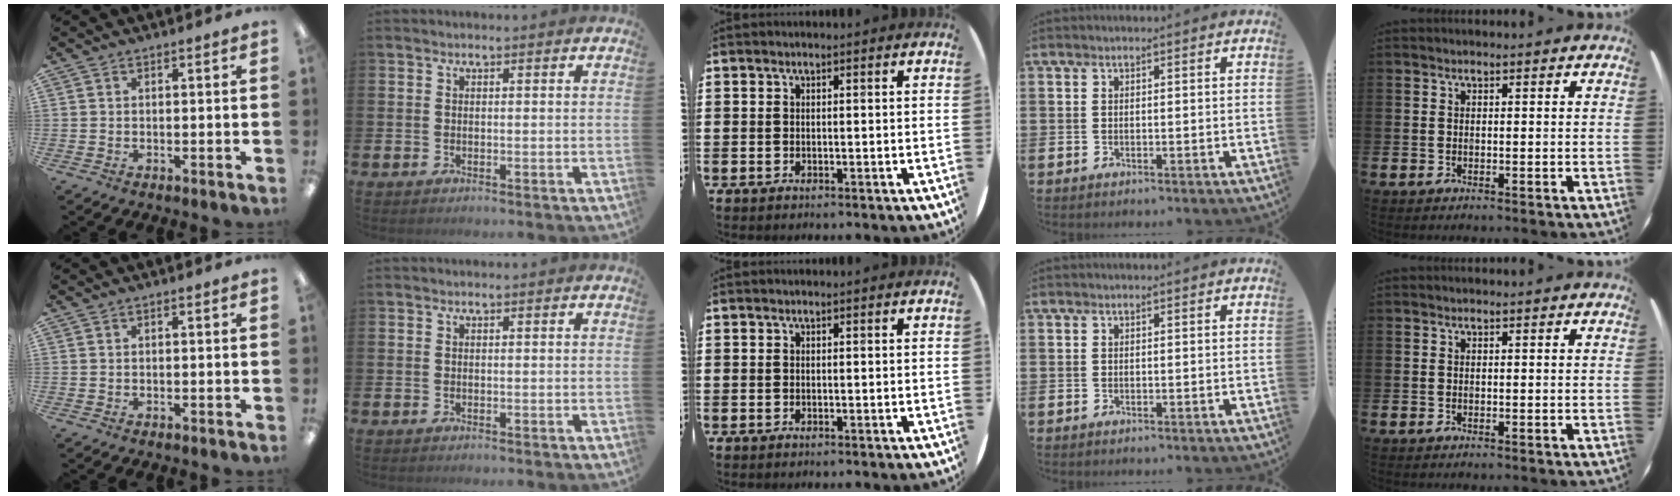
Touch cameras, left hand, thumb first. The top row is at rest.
{}